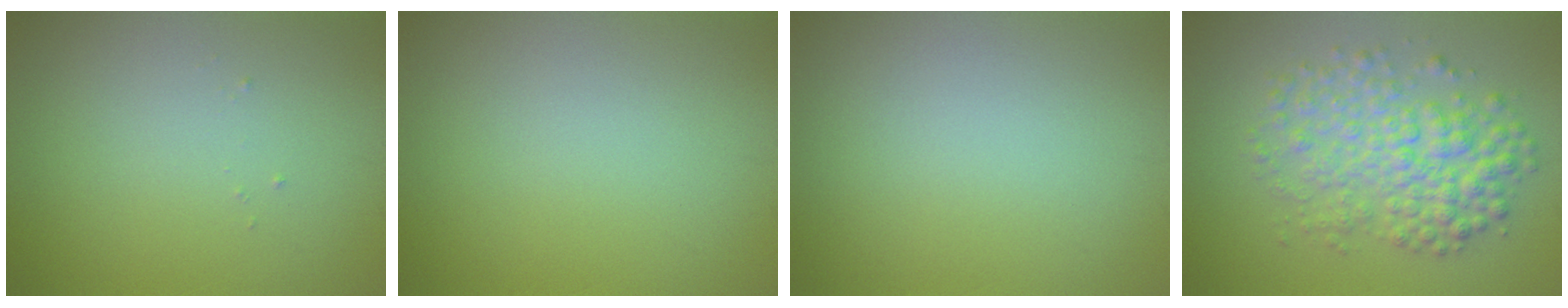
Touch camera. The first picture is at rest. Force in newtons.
{"total": 0.0}
{"total": 0.0}
{"total": 5.4, "press": 5.4, "slide": 0.0}